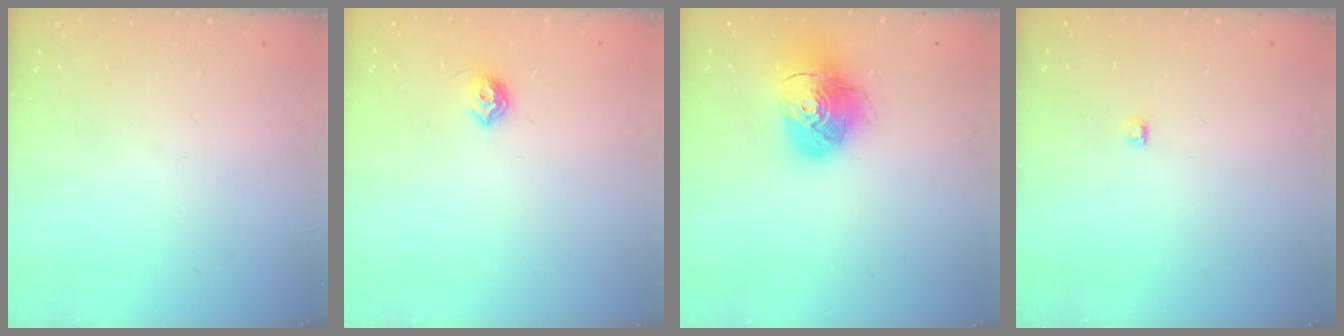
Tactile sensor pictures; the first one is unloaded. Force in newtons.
{"total": 7.2, "press": 7.1, "slide": 0.9}
{"total": 14.5, "press": 14.4, "slide": 1.9}
{"total": 2.8, "press": 2.7, "slide": 0.3}